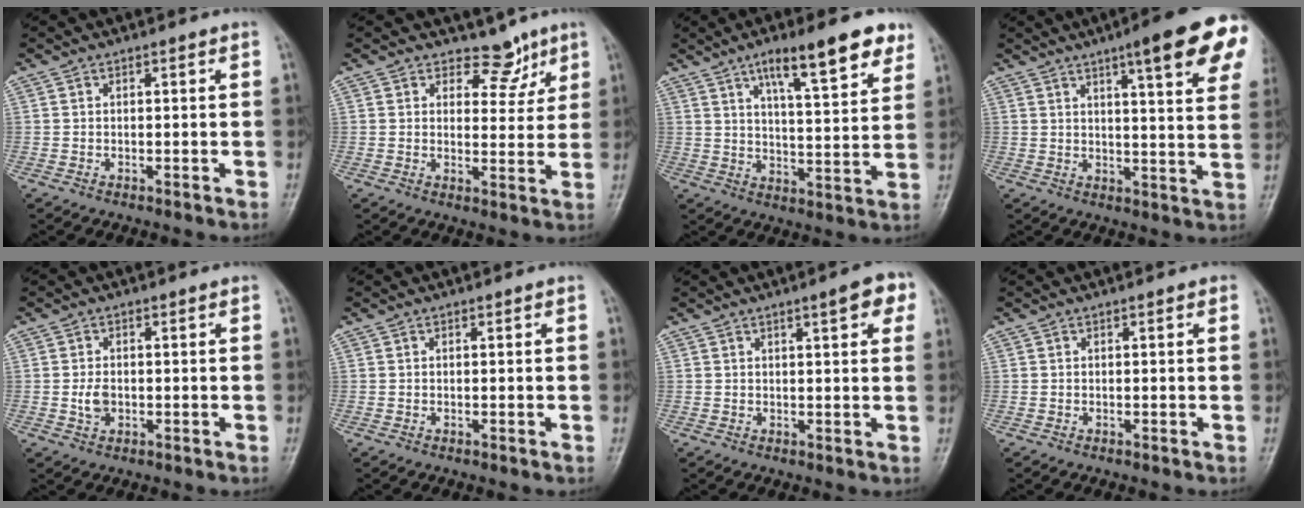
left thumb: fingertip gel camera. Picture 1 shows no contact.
{"total": 5.3, "force": [4.0, 3.3, 1.1], "torque": [0.021, -0.026, 0.058]}
{"total": 14.0, "force": [8.7, 3.4, 10.5], "torque": [-0.133, -0.035, 0.133]}
{"total": 16.4, "force": [8.8, 3.0, 13.5], "torque": [-0.153, -0.030, 0.104]}
{"total": 2.8, "force": [-0.3, 1.9, 2.0], "torque": [-0.034, 0.001, -0.006]}
{"total": 0.0}
{"total": 5.7, "force": [2.8, 1.4, 4.7], "torque": [-0.046, -0.002, 0.031]}
{"total": 0.6, "force": [0.3, 0.2, 0.5], "torque": [-0.008, 0.001, 0.001]}